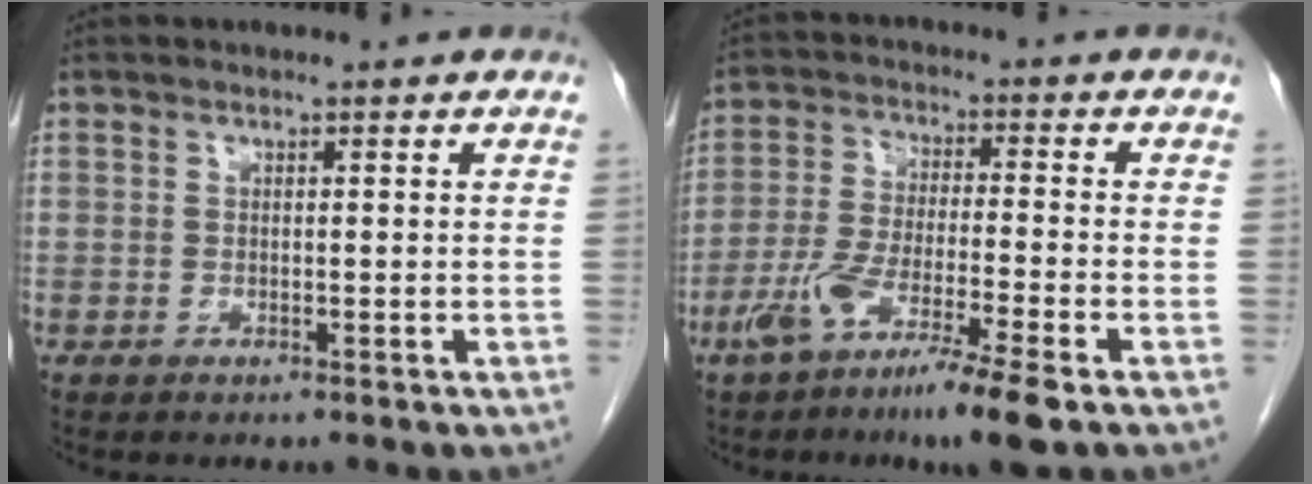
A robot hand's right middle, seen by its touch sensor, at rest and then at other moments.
{"total": 10.6, "force": [-6.4, 0.0, 8.4], "torque": [-0.166, -0.023, -0.118]}